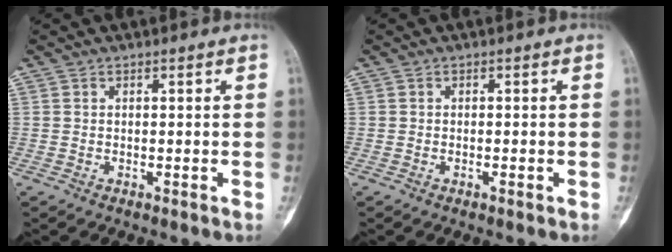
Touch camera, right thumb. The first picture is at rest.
{"total": 0.9, "force": [-0.4, 0.3, 0.8], "torque": [-0.015, 0.002, -0.005]}